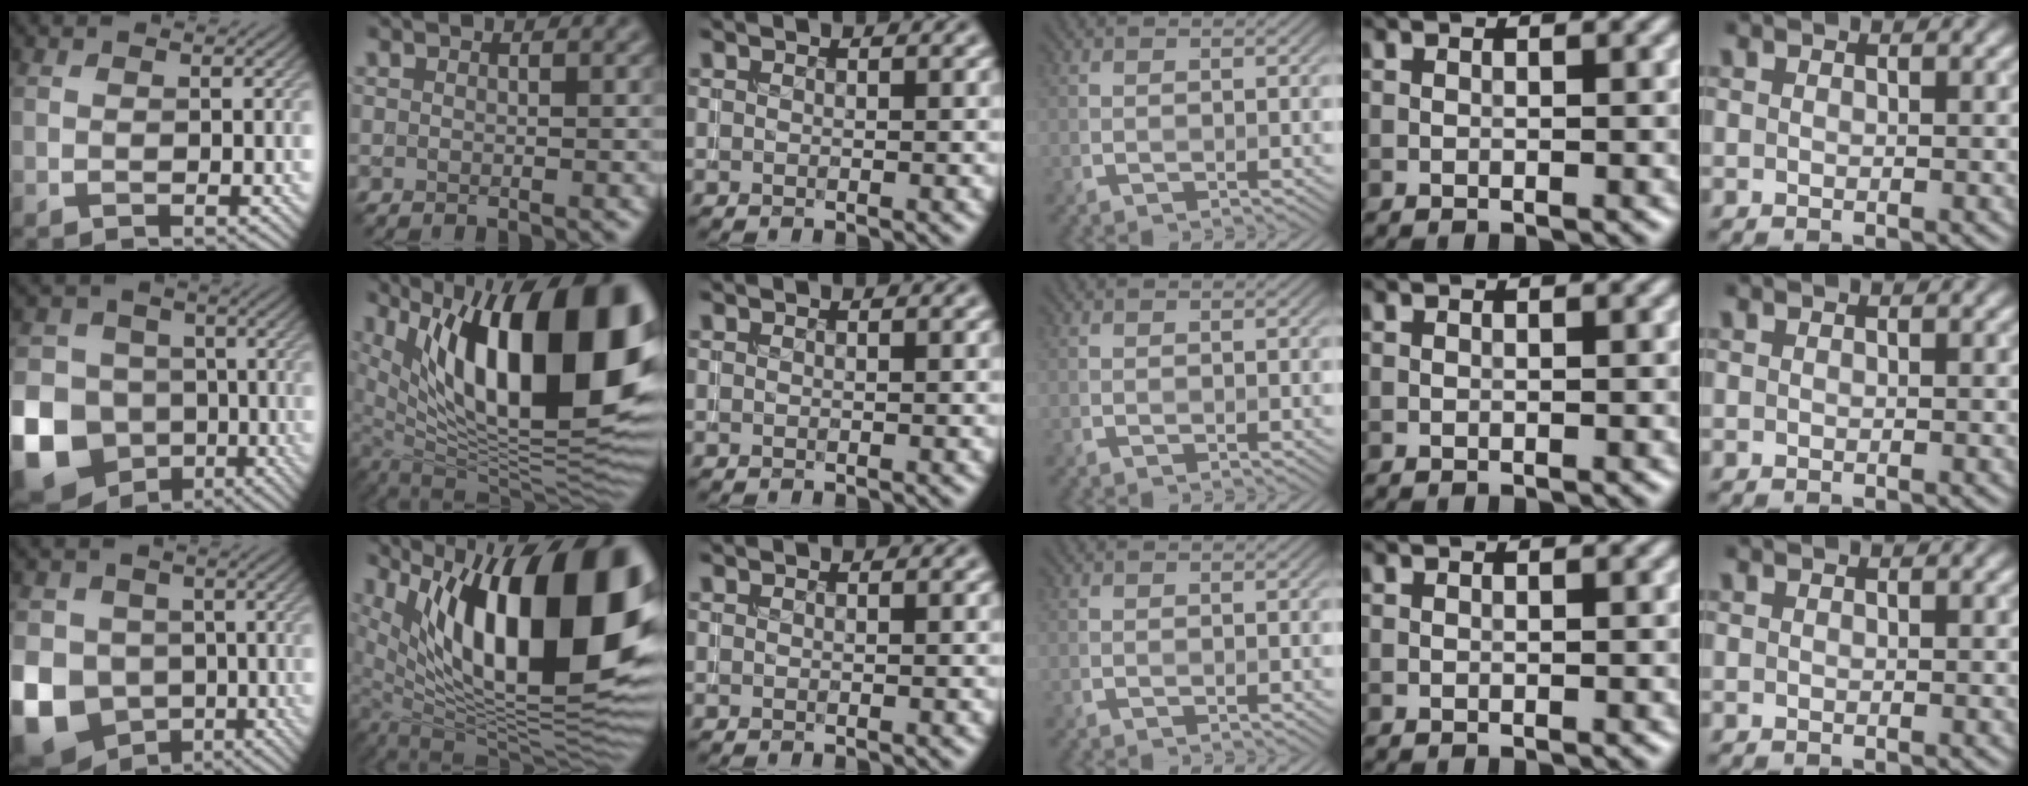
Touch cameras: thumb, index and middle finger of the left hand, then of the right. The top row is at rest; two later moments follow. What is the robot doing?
{"motion": "insert", "object": "coin"}